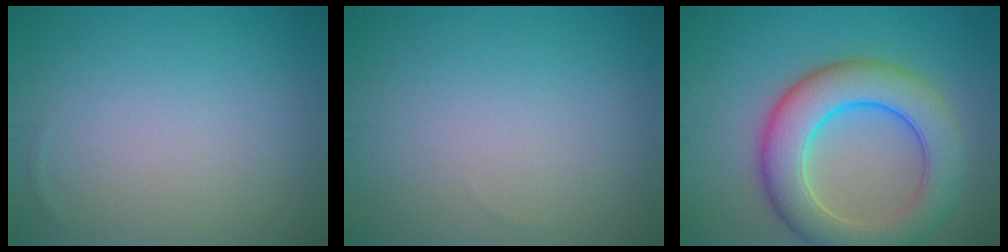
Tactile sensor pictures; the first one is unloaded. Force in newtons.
{"total": 0.0}
{"total": 8.7, "press": 8.7, "slide": 0.5}